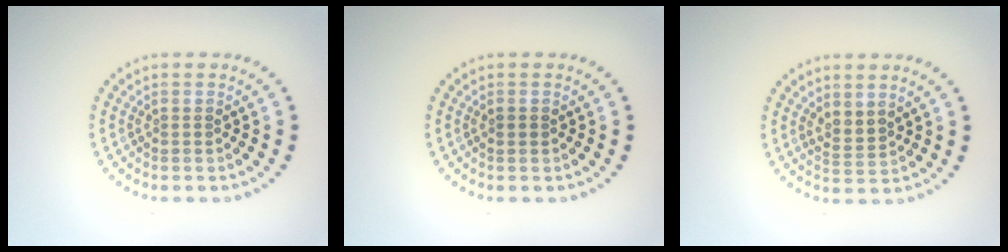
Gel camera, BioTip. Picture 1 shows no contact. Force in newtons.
{"total": 0.8, "press": 0.8, "slide": 0.0}
{"total": 1.7, "press": 1.4, "slide": 1.1}